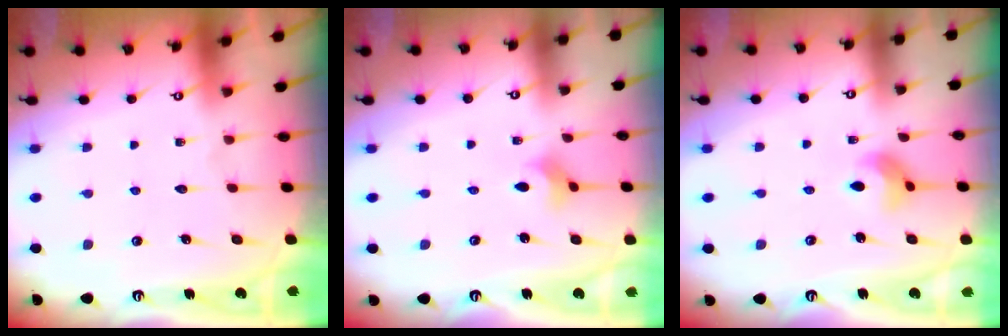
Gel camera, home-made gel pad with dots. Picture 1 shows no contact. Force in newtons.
{"total": 2.2, "press": 2.2, "slide": 0.2}
{"total": 6.0, "press": 6.0, "slide": 0.4}